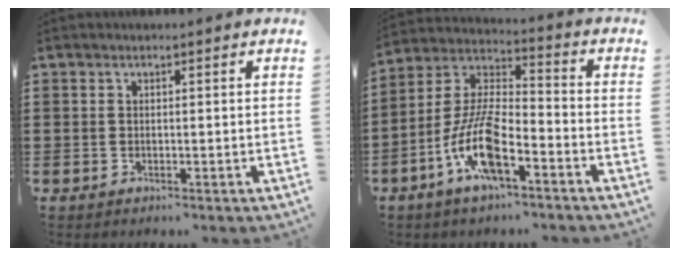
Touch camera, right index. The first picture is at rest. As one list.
[{"total": 11.7, "force": [-5.7, 3.8, 9.4], "torque": [-0.221, -0.007, -0.113]}]